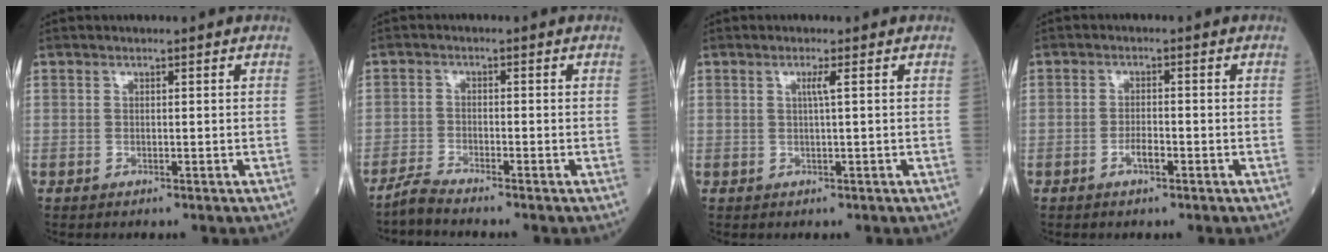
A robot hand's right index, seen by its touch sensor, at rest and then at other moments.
{"total": 2.8, "force": [-2.7, -0.6, 0.5], "torque": [-0.018, -0.013, -0.058]}
{"total": 1.4, "force": [0.4, -0.4, 1.3], "torque": [-0.027, -0.001, 0.005]}
{"total": 2.1, "force": [-1.1, 0.6, 1.7], "torque": [-0.027, 0.003, -0.020]}